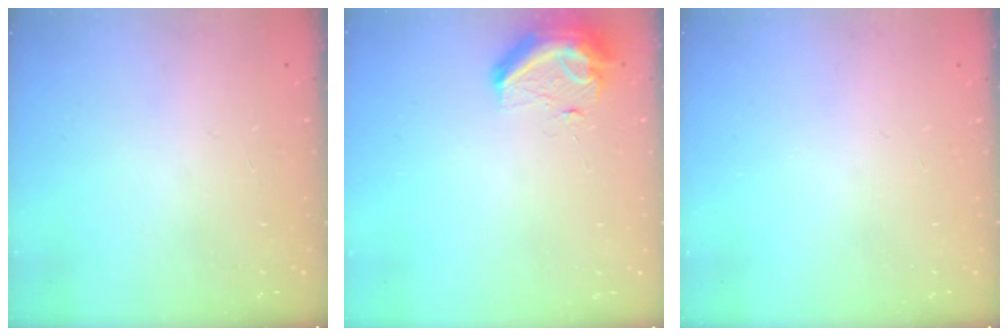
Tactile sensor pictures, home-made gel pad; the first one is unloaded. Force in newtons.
{"total": 9.1, "press": 8.9, "slide": 1.9}
{"total": 0.0}